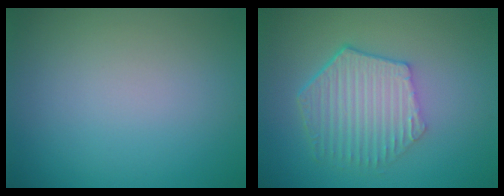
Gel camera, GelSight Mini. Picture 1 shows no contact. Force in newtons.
{"total": 5.8, "press": 4.3, "slide": 3.9}